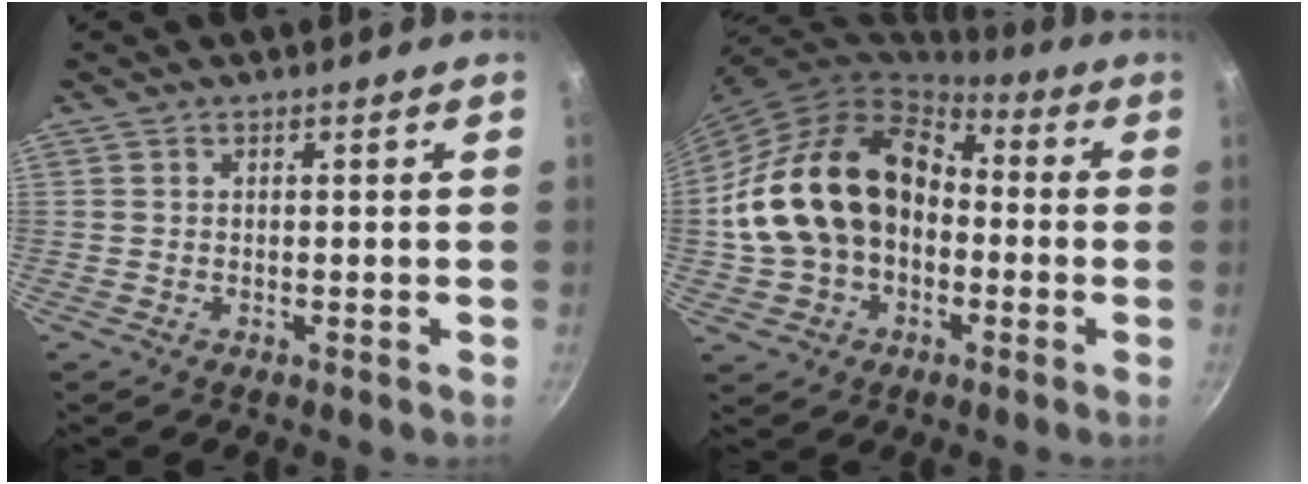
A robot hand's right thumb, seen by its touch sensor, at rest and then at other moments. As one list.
[{"total": 20.5, "force": [-1.3, 15.3, 13.5], "torque": [-0.232, 0.058, -0.022]}]